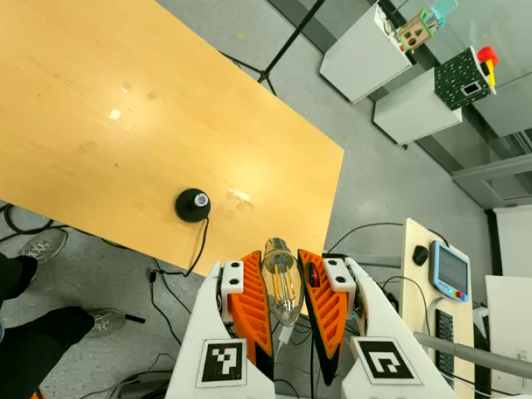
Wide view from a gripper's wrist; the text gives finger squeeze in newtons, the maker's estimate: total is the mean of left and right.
{"total": 20.4, "left": 21.7, "right": 19.1}